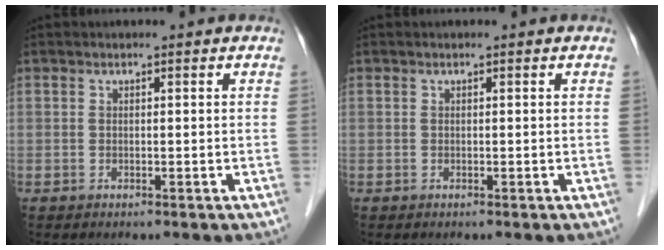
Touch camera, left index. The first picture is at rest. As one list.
[{"total": 0.0}]